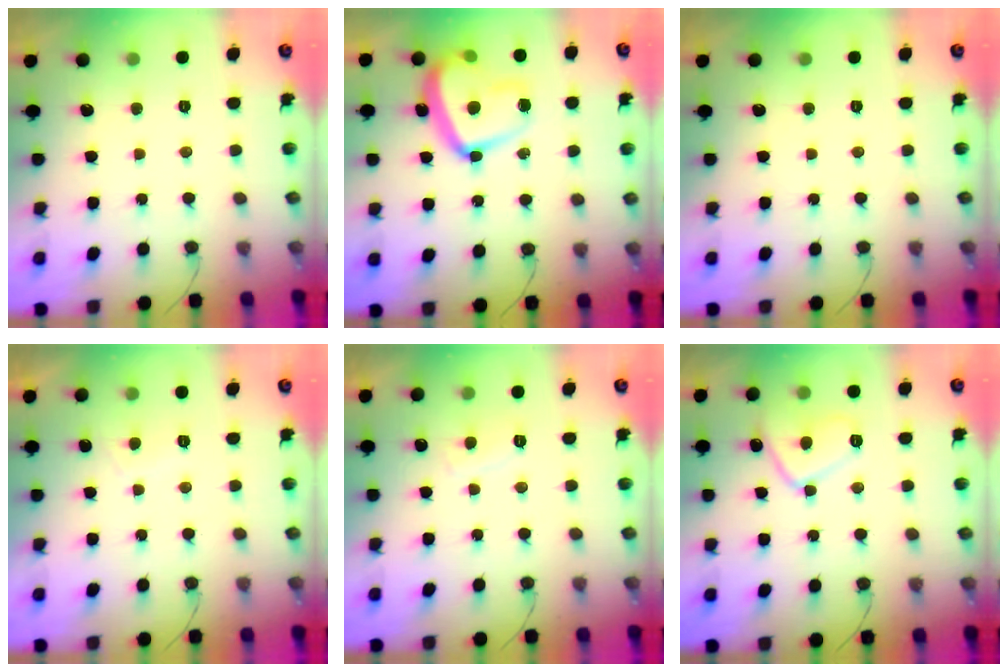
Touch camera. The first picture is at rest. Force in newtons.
{"total": 17.6, "press": 17.6, "slide": 1.6}
{"total": 0.0}
{"total": 2.8, "press": 2.7, "slide": 0.8}
{"total": 3.2, "press": 3.1, "slide": 0.5}
{"total": 9.6, "press": 9.5, "slide": 0.9}